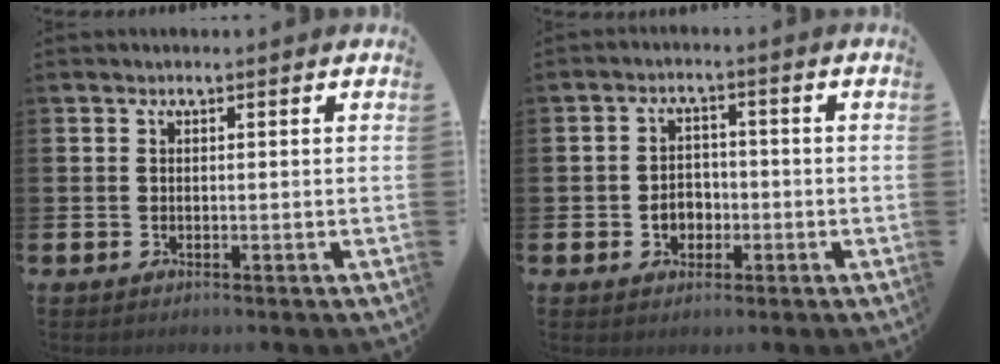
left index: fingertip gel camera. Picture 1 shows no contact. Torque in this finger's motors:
{"motor_torque": [0.37, 0.22, 0.07, 0.06]}